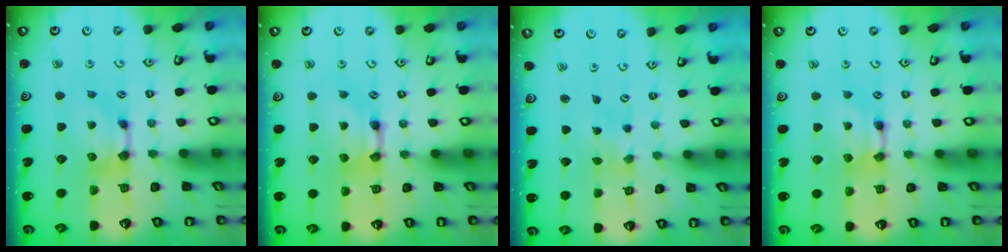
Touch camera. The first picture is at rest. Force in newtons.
{"total": 2.0, "press": 2.0, "slide": 0.1}
{"total": 4.6, "press": 4.5, "slide": 0.8}
{"total": 1.7, "press": 1.7, "slide": 0.2}